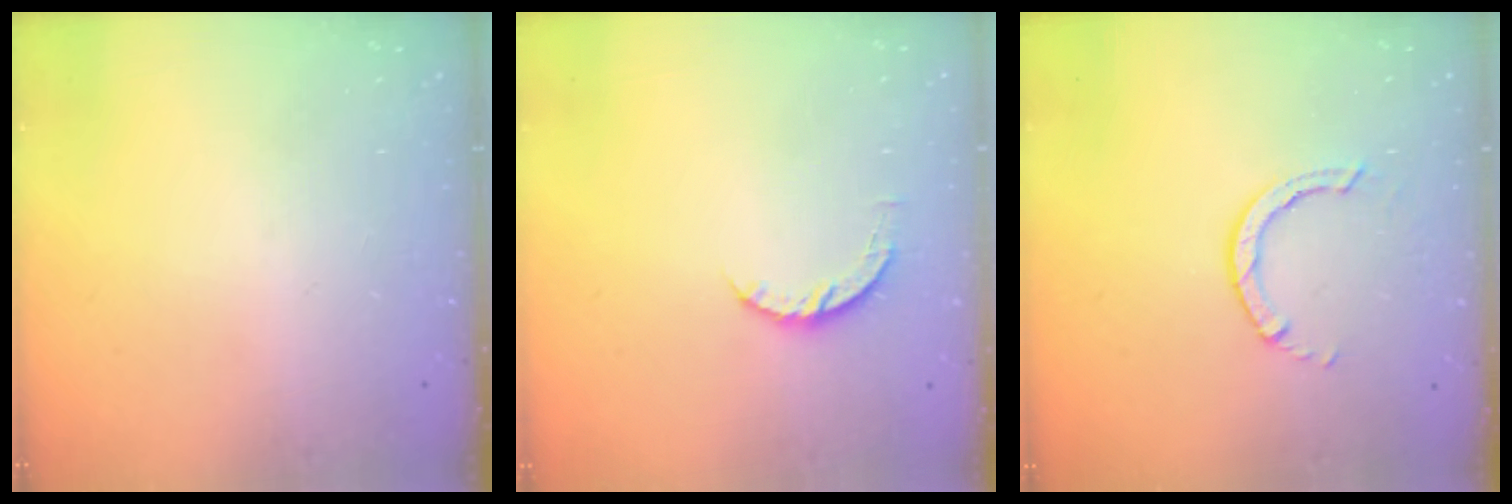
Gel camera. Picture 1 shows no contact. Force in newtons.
{"total": 5.0, "press": 4.9, "slide": 0.7}
{"total": 2.8, "press": 2.8, "slide": 0.2}